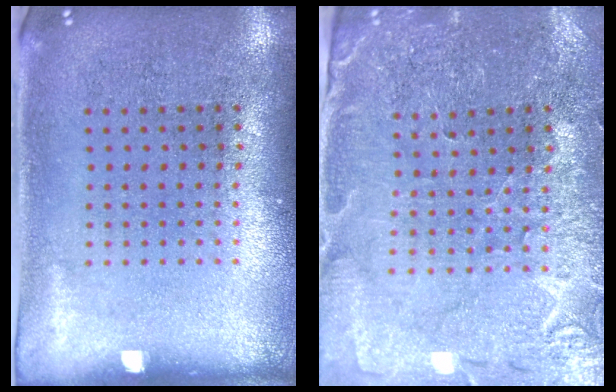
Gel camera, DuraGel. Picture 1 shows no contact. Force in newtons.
{"total": 1.3, "press": 1.2, "slide": 0.2}